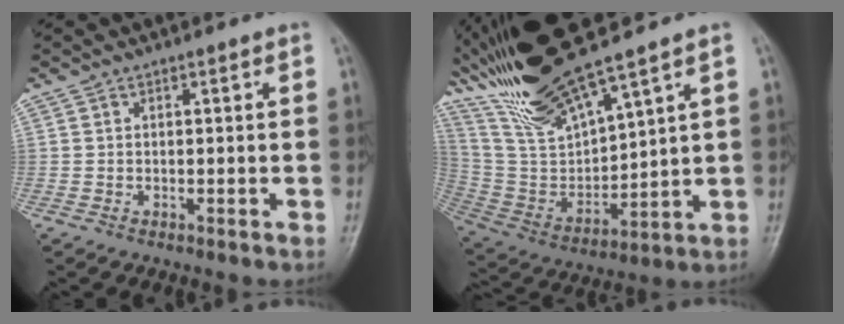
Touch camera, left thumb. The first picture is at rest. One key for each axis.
{"total": 17.8, "fx": 14.2, "fy": 2.6, "fz": 10.4, "tx": -0.192, "ty": -0.062, "tz": 0.293}